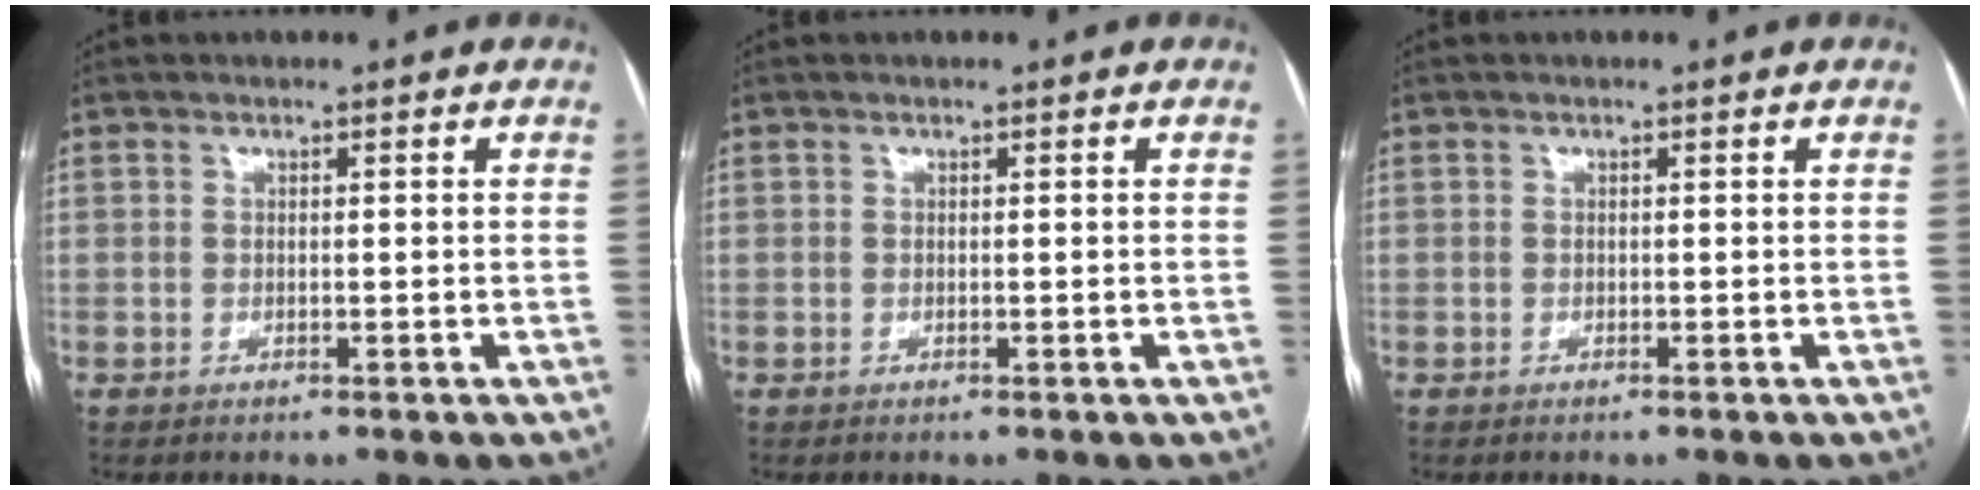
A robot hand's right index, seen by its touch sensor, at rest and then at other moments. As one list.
[{"total": 0.0}, {"total": 0.0}]